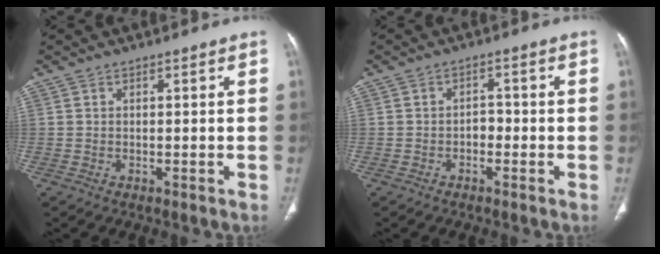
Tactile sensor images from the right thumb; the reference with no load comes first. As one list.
[{"total": 2.0, "force": [-0.9, 1.4, 1.1], "torque": [-0.004, 0.012, -0.018]}]